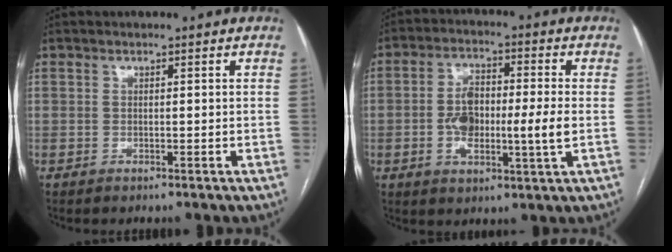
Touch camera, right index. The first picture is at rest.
{"total": 10.4, "force": [-1.0, 2.8, 10.0], "torque": [-0.184, 0.011, -0.020]}